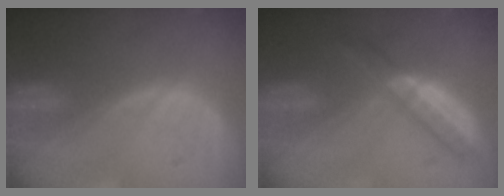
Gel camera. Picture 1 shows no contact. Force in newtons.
{"total": 5.0, "press": 4.9, "slide": 1.3}